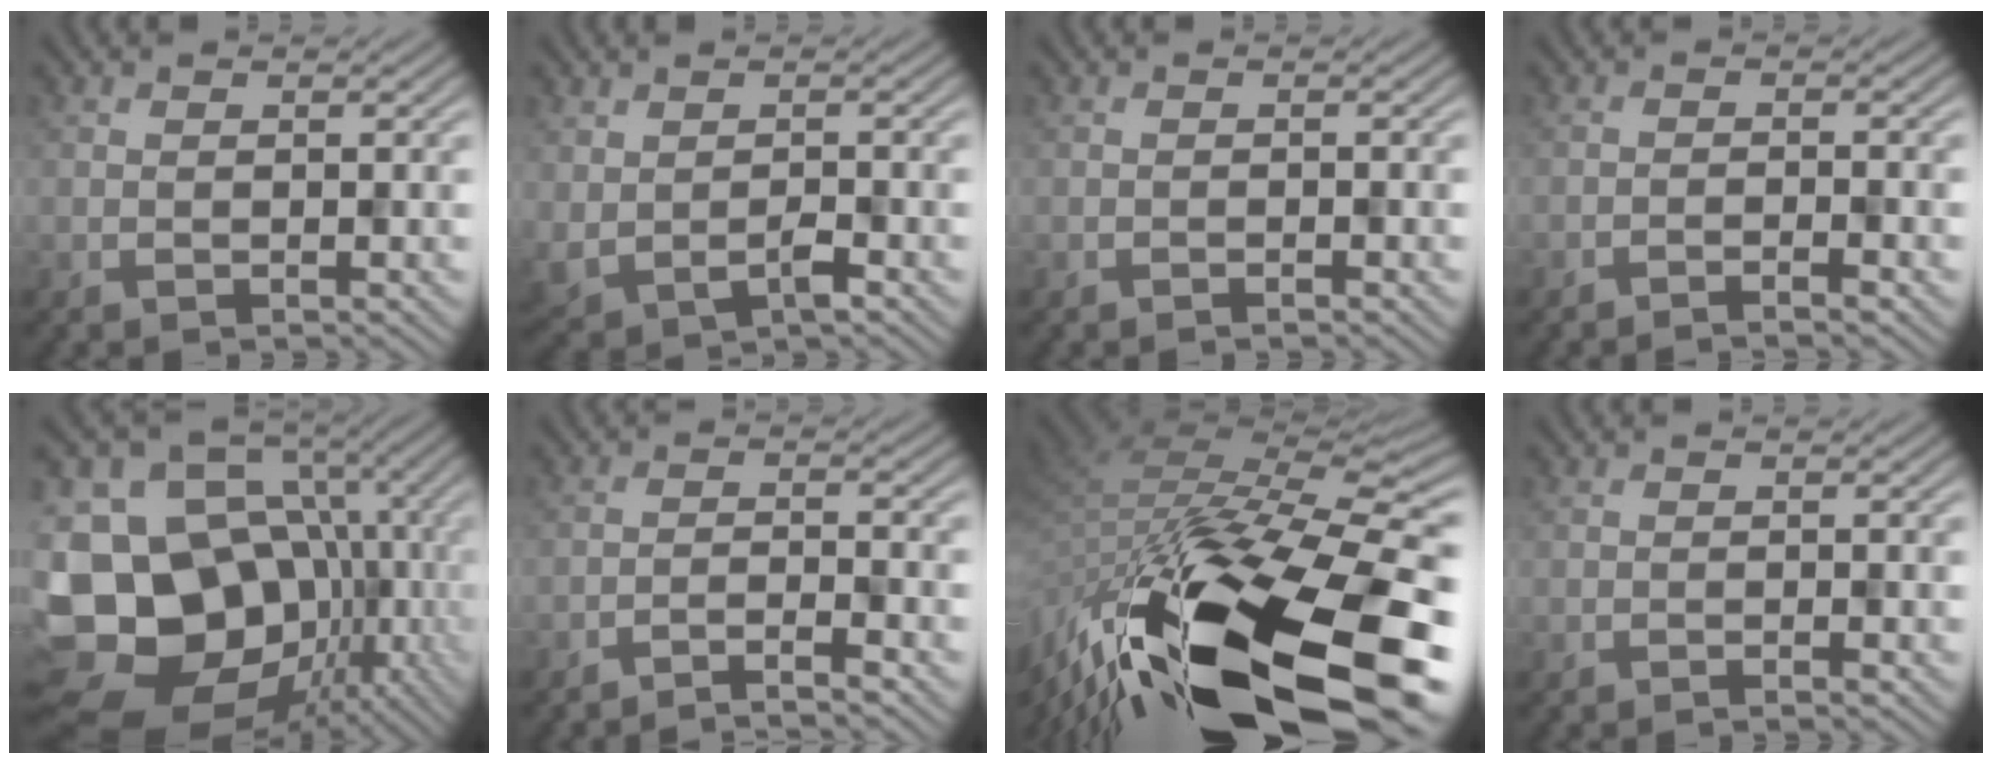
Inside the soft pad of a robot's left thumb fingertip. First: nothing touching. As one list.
[{"total": 1.7, "force": [-0.3, 1.2, 1.2], "torque": [-0.043, -0.009, 0.005]}, {"total": 1.0, "force": [-0.9, 0.0, 0.4], "torque": [-0.005, 0.005, -0.015]}, {"total": 3.0, "force": [-2.6, 0.0, 1.5], "torque": [-0.025, 0.015, -0.048]}, {"total": 20.4, "force": [-5.5, 17.1, 9.8], "torque": [-0.214, -0.022, -0.072]}, {"total": 4.4, "force": [-4.0, 0.2, 1.9], "torque": [-0.030, 0.020, -0.070]}, {"total": 19.4, "force": [-9.1, 8.6, 14.8], "torque": [-0.317, -0.044, -0.126]}, {"total": 1.3, "force": [-1.1, 0.0, 0.7], "torque": [-0.010, 0.006, -0.019]}]